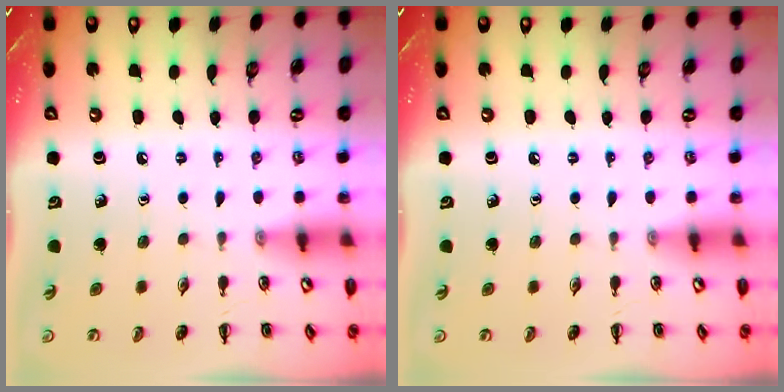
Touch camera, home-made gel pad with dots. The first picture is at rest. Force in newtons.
{"total": 0.0}